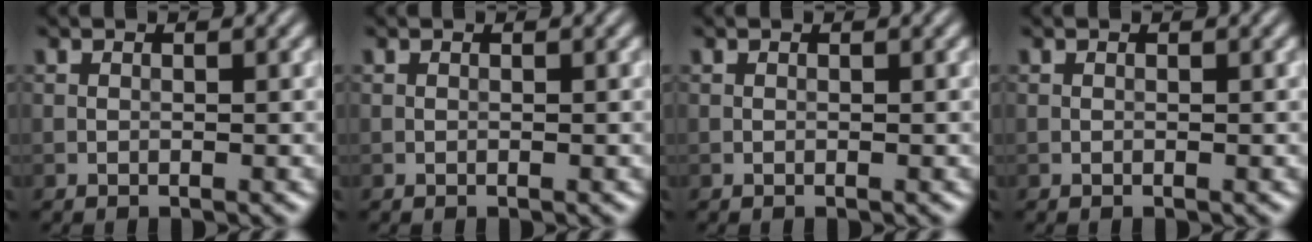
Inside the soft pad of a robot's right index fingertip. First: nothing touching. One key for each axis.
{"total": 0.0}
{"total": 0.0}
{"total": 0.0}